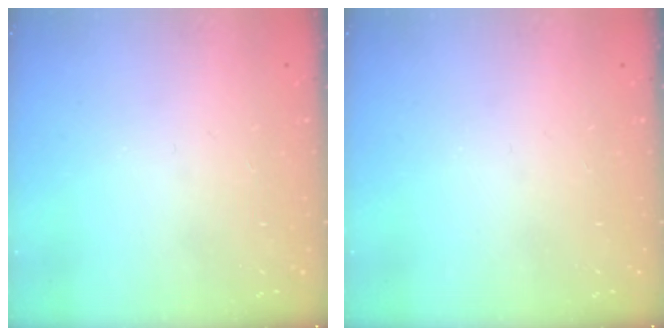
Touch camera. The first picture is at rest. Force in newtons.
{"total": 0.0}